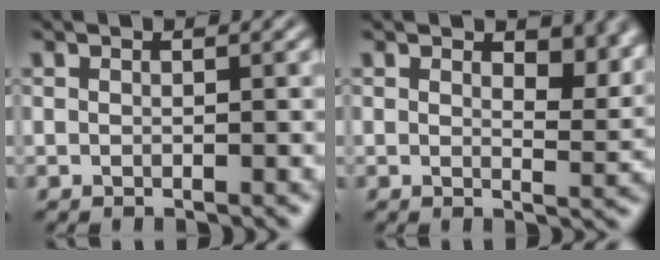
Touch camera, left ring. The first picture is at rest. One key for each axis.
{"total": 3.5, "fx": 2.0, "fy": 1.7, "fz": 2.4, "tx": -0.035, "ty": -0.007, "tz": 0.026}